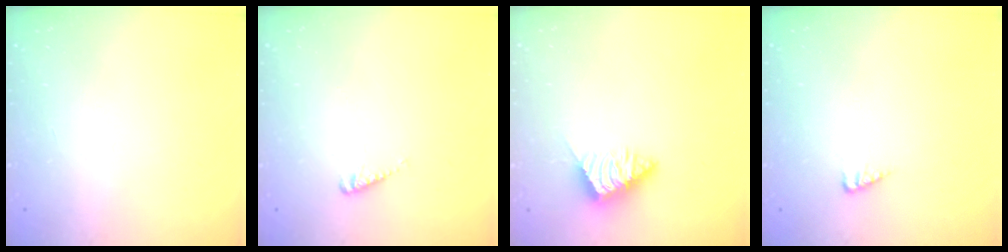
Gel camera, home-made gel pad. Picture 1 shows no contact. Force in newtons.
{"total": 3.1, "press": 3.1, "slide": 0.3}
{"total": 3.4, "press": 3.3, "slide": 0.3}
{"total": 2.9, "press": 2.9, "slide": 0.4}